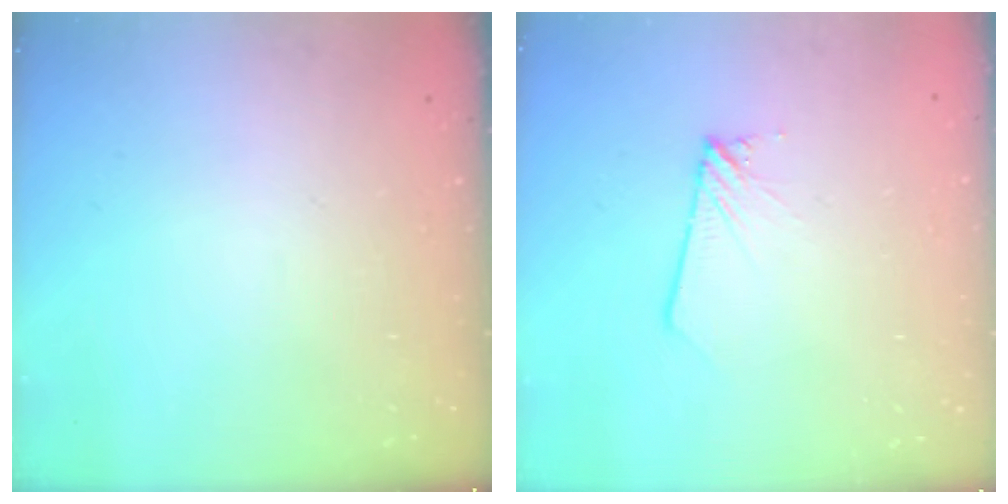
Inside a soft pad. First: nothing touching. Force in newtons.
{"total": 1.6, "press": 1.6, "slide": 0.1}